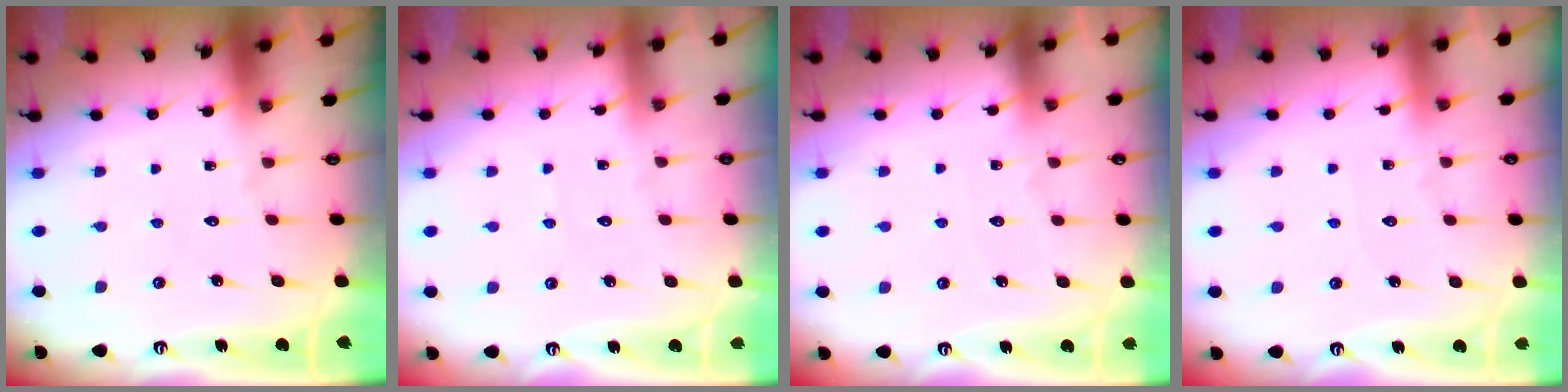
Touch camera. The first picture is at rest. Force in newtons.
{"total": 2.0, "press": 2.0, "slide": 0.3}
{"total": 5.2, "press": 5.2, "slide": 0.7}
{"total": 2.6, "press": 2.6, "slide": 0.3}